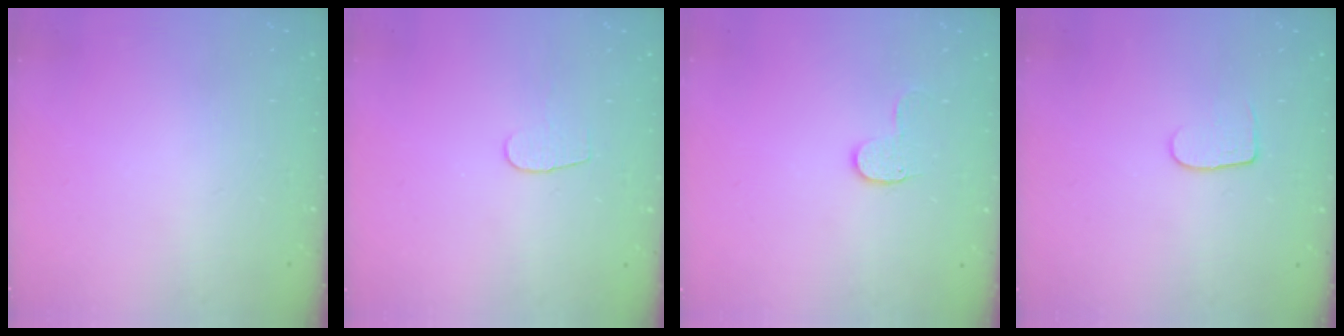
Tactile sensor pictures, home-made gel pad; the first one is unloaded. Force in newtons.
{"total": 4.7, "press": 4.6, "slide": 0.4}
{"total": 5.5, "press": 5.5, "slide": 0.6}
{"total": 5.8, "press": 5.8, "slide": 0.6}